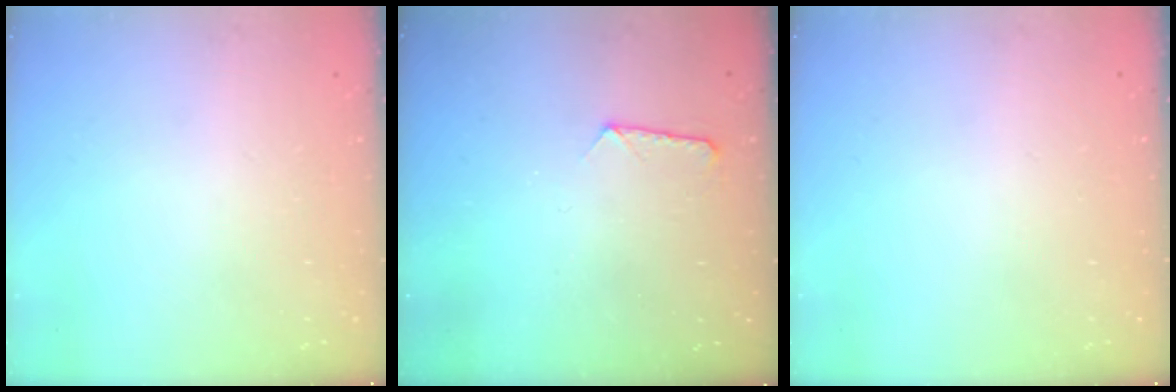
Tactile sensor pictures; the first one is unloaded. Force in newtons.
{"total": 8.1, "press": 8.1, "slide": 0.6}
{"total": 0.0}